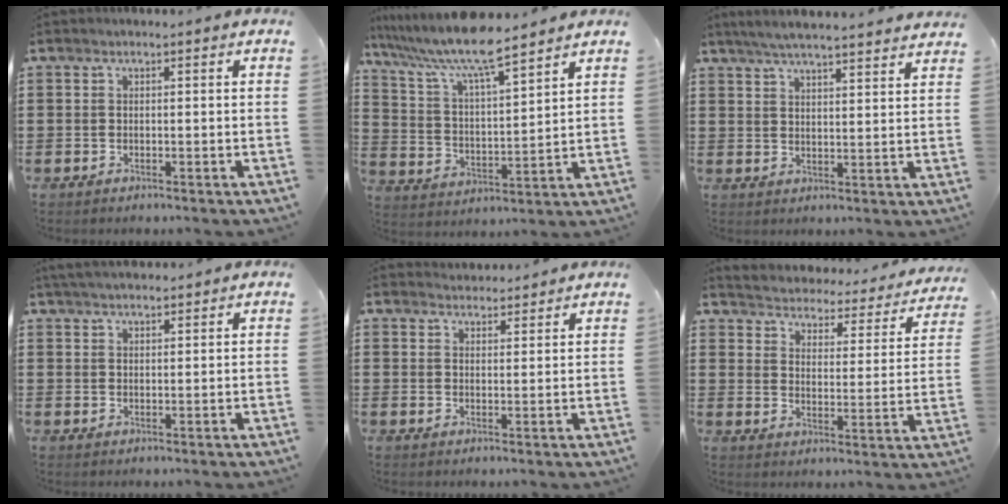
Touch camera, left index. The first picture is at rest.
{"total": 8.6, "force": [7.5, 0.5, 4.4], "torque": [-0.115, -0.043, 0.124]}
{"total": 4.8, "force": [4.6, -0.2, 1.5], "torque": [-0.042, -0.019, 0.081]}
{"total": 2.4, "force": [2.3, 0.4, 0.8], "torque": [-0.021, 0.002, 0.044]}
{"total": 2.5, "force": [2.4, 0.3, -0.2], "torque": [-0.002, -0.005, 0.047]}
{"total": 2.6, "force": [2.6, 0.1, -0.3], "torque": [-0.017, -0.032, 0.034]}